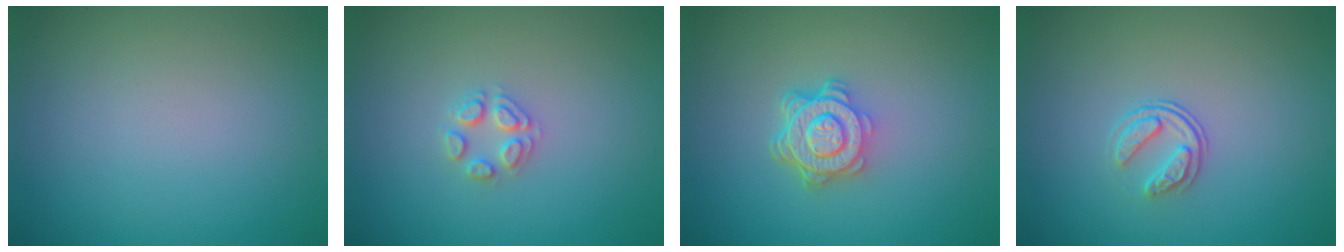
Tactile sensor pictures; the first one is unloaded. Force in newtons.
{"total": 2.0, "press": 2.0, "slide": 0.1}
{"total": 4.7, "press": 3.4, "slide": 3.2}
{"total": 1.9, "press": 1.3, "slide": 1.4}